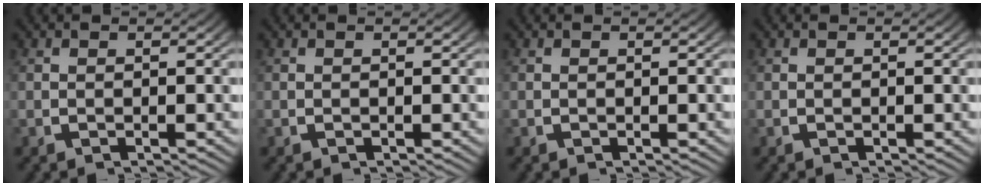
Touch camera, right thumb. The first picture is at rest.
{"total": 0.0}
{"total": 0.0}
{"total": 0.0}